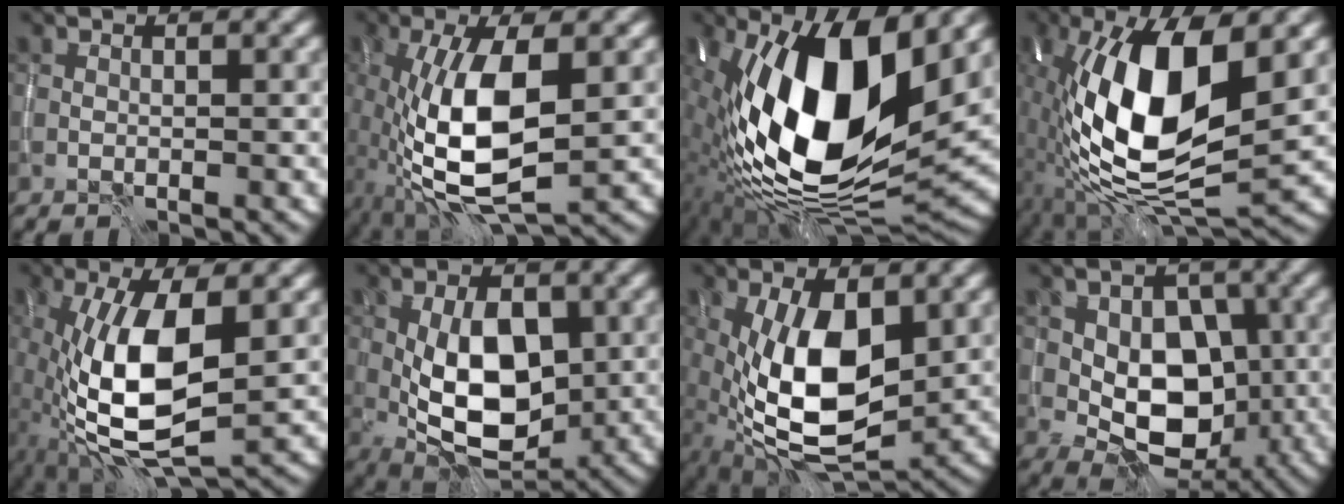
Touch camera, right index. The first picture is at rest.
{"total": 9.6, "force": [-1.5, 3.8, 8.7], "torque": [-0.179, 0.000, -0.029]}
{"total": 18.2, "force": [0.7, 7.7, 16.5], "torque": [-0.291, -0.004, 0.007]}
{"total": 14.3, "force": [-0.6, 5.8, 13.0], "torque": [-0.240, 0.006, -0.022]}
{"total": 10.6, "force": [-1.1, 4.3, 9.6], "torque": [-0.190, 0.000, -0.024]}
{"total": 9.2, "force": [-0.9, 5.0, 7.7], "torque": [-0.137, -0.004, -0.015]}
{"total": 10.7, "force": [-0.3, 5.1, 9.4], "torque": [-0.177, -0.011, -0.001]}
{"total": 7.8, "force": [-0.7, 5.5, 5.5], "torque": [-0.070, -0.002, -0.013]}